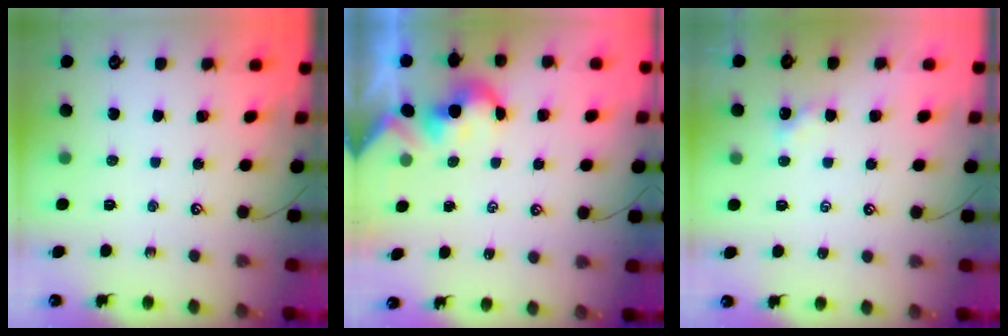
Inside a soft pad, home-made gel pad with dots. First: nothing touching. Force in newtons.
{"total": 2.2, "press": 2.2, "slide": 0.4}
{"total": 0.6, "press": 0.5, "slide": 0.2}